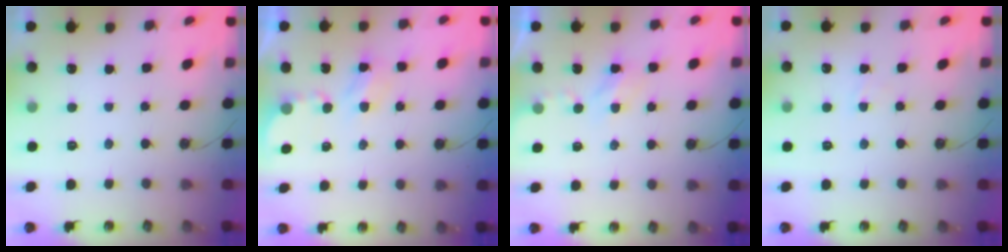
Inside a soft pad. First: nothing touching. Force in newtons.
{"total": 3.9, "press": 3.8, "slide": 0.6}
{"total": 4.4, "press": 4.4, "slide": 0.5}
{"total": 2.7, "press": 2.7, "slide": 0.4}